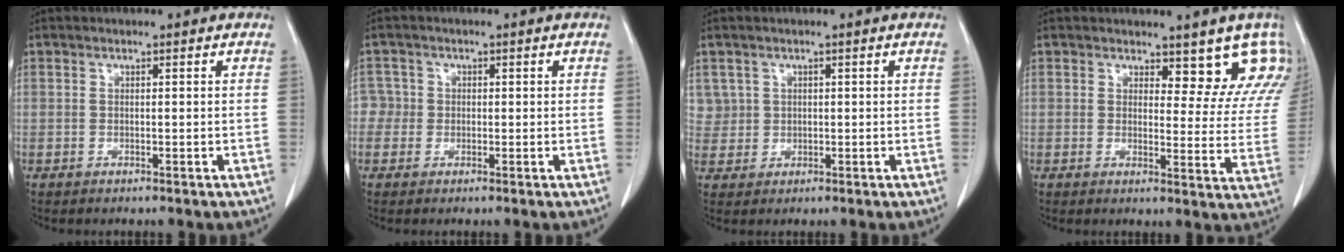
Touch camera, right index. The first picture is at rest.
{"total": 2.3, "force": [-0.4, 2.2, -0.2], "torque": [0.019, 0.009, -0.014]}
{"total": 2.8, "force": [0.9, 2.7, -0.3], "torque": [0.022, 0.004, 0.014]}
{"total": 9.9, "force": [8.6, 4.0, 2.7], "torque": [0.009, -0.024, 0.074]}